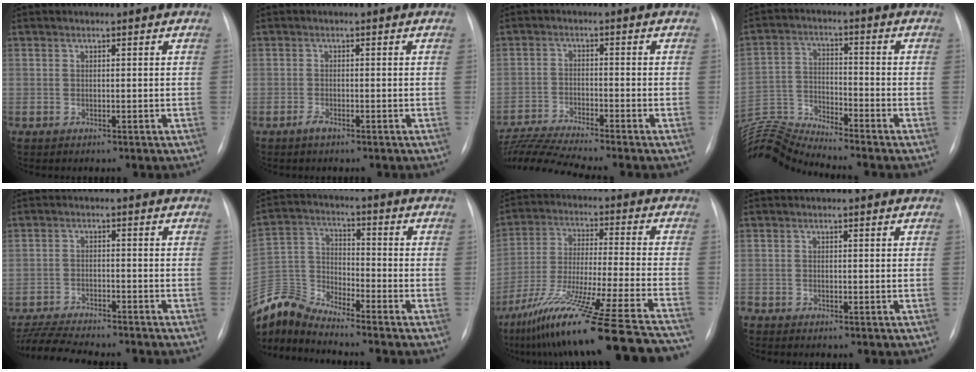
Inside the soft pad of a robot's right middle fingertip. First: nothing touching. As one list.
[{"total": 1.0, "force": [-0.7, 0.2, 0.7], "torque": [-0.017, -0.001, -0.013]}, {"total": 10.3, "force": [-9.2, -1.8, 4.1], "torque": [-0.076, -0.020, -0.163]}, {"total": 10.2, "force": [-9.9, -2.7, 0.5], "torque": [-0.020, 0.015, -0.190]}, {"total": 11.0, "force": [-10.1, 0.9, 4.4], "torque": [-0.075, -0.008, -0.159]}, {"total": 9.7, "force": [-9.7, -0.6, 0.7], "torque": [-0.029, 0.017, -0.195]}, {"total": 27.2, "force": [-22.6, -1.5, 15.0], "torque": [-0.203, -0.053, -0.356]}, {"total": 0.5, "force": [-0.5, 0.1, -0.1], "torque": [0.004, 0.000, -0.011]}]